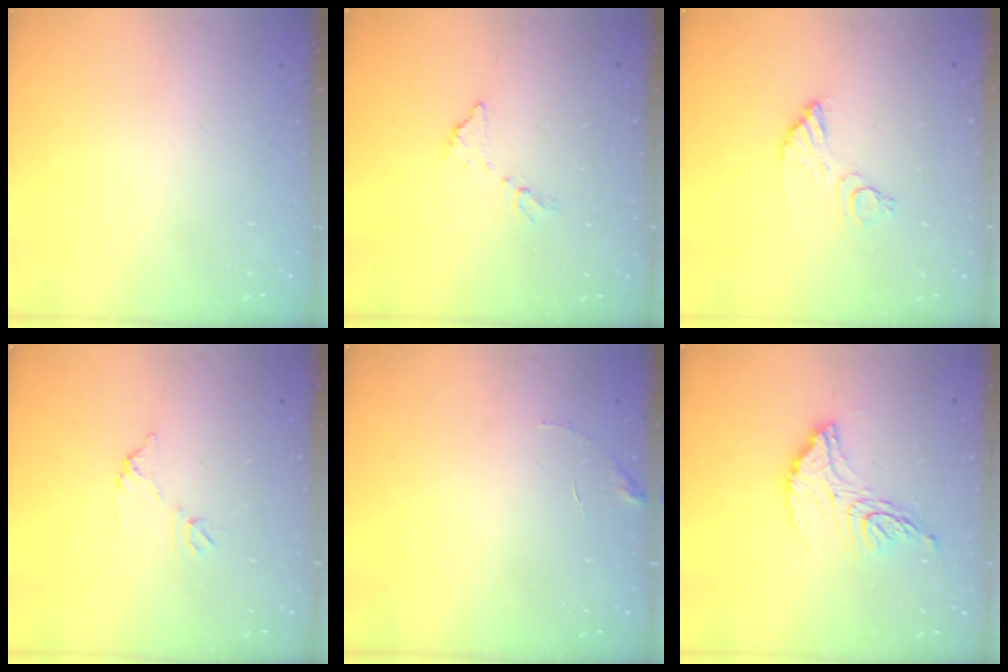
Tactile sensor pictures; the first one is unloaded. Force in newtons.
{"total": 7.4, "press": 7.4, "slide": 0.4}
{"total": 9.3, "press": 9.3, "slide": 0.8}
{"total": 6.5, "press": 6.5, "slide": 0.4}
{"total": 5.7, "press": 5.7, "slide": 0.3}
{"total": 12.9, "press": 12.9, "slide": 1.2}